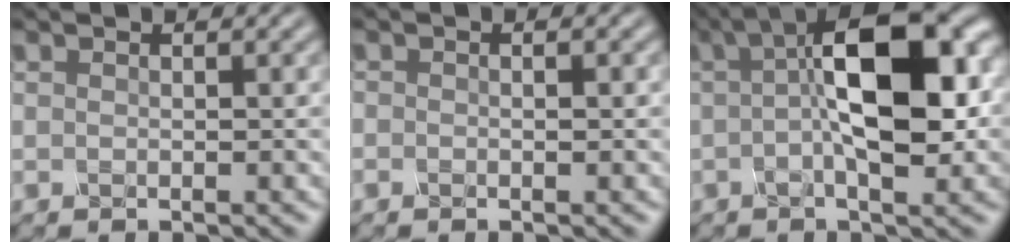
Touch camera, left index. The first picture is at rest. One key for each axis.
{"total": 0.6, "fx": -0.1, "fy": 0.3, "fz": 0.5, "tx": -0.007, "ty": -0.003, "tz": -0.003}
{"total": 11.0, "fx": 1.1, "fy": 3.8, "fz": 10.3, "tx": -0.156, "ty": 0.018, "tz": 0.010}